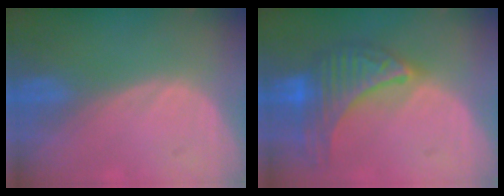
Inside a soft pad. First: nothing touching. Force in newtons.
{"total": 9.9, "press": 9.9, "slide": 0.6}